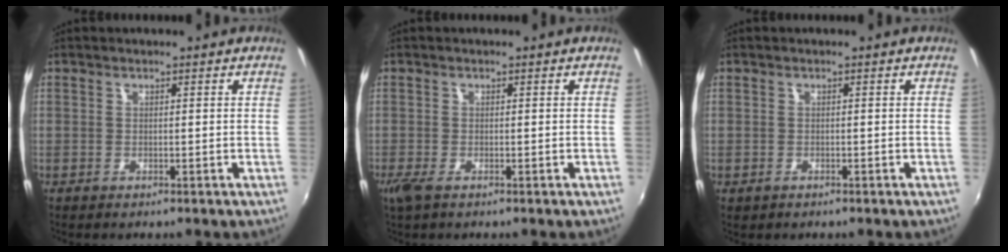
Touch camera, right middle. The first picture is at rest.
{"total": 2.3, "force": [-1.3, 0.6, 1.8], "torque": [-0.035, -0.010, -0.024]}
{"total": 0.6, "force": [-0.4, 0.4, 0.2], "torque": [-0.005, -0.001, -0.006]}